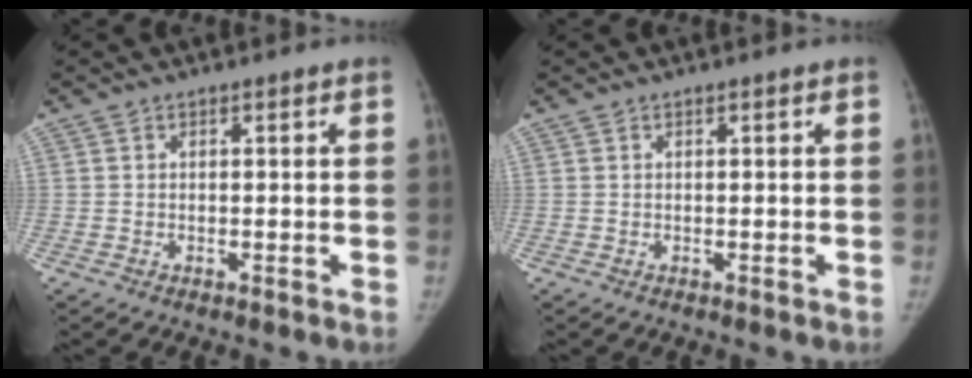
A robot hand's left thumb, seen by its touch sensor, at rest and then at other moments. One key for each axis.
{"total": 0.0}